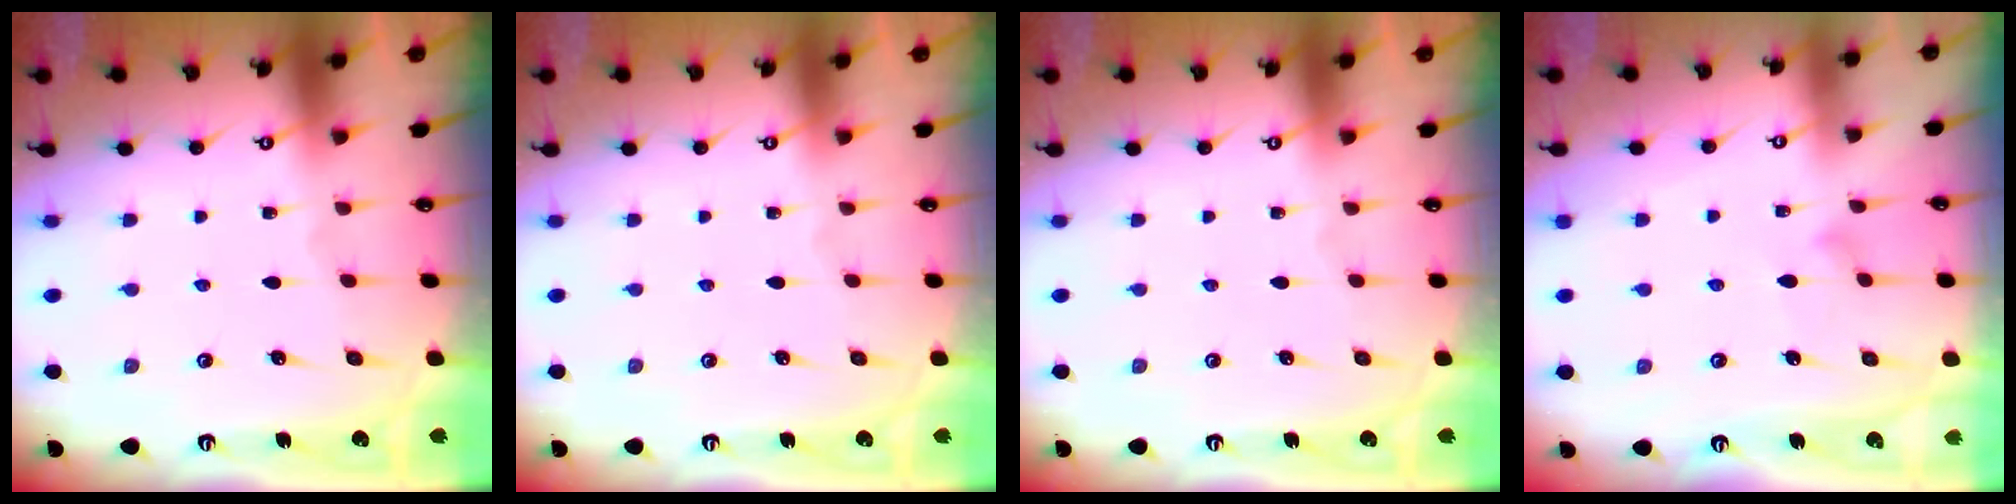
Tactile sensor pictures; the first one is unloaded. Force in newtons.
{"total": 0.0}
{"total": 0.0}
{"total": 8.4, "press": 8.3, "slide": 0.4}